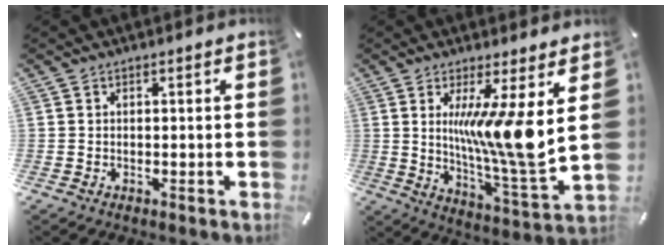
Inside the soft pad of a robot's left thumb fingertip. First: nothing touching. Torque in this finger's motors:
{"motor_torque": [0.10, 0.98, 2.15, -0.63, 0.27]}